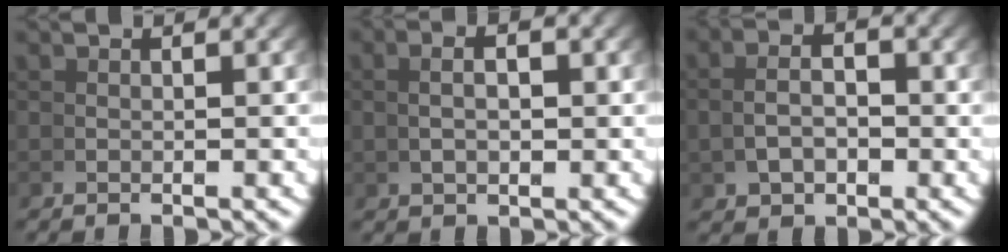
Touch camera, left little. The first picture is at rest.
{"total": 2.2, "force": [0.7, 0.7, 2.0], "torque": [-0.024, 0.009, 0.014]}
{"total": 3.1, "force": [0.1, 1.9, 2.4], "torque": [-0.035, -0.006, 0.008]}